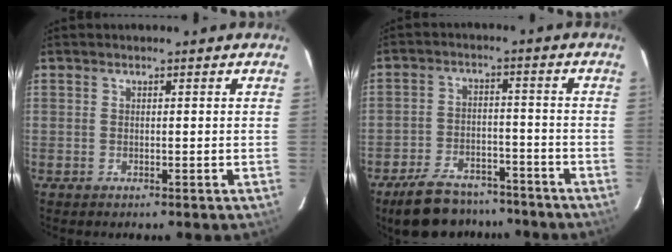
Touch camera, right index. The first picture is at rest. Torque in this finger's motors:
{"motor_torque": [1.04, -1.10, 0.29, 0.05]}